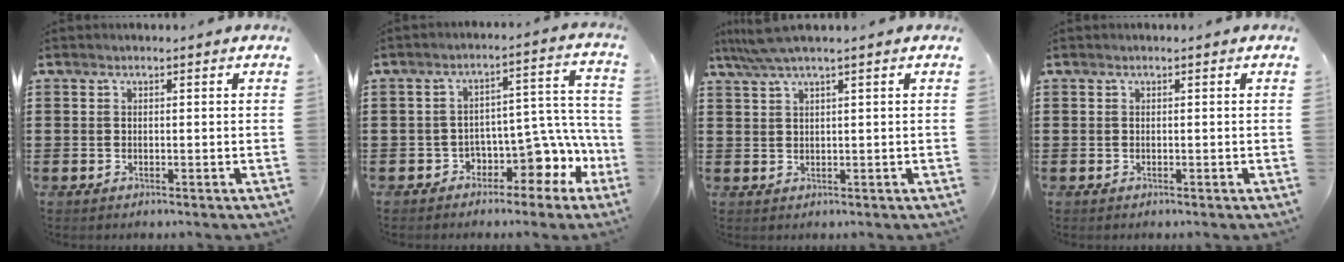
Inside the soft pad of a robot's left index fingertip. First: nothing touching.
{"total": 6.6, "force": [-3.5, 3.8, 4.0], "torque": [-0.069, -0.014, -0.063]}
{"total": 3.2, "force": [2.0, -0.1, 2.5], "torque": [-0.053, 0.004, 0.036]}
{"total": 0.0}